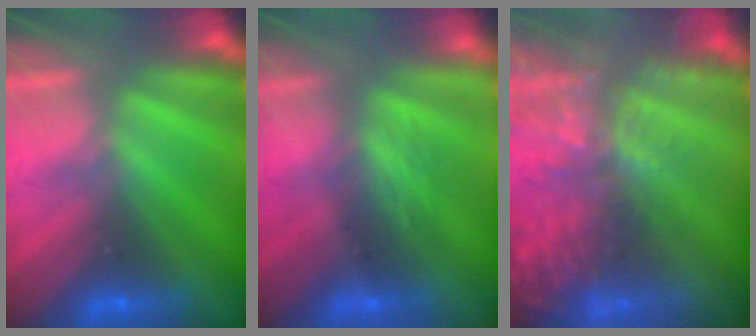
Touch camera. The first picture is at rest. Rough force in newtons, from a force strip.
{"total": 2.0}
{"total": 8.9}